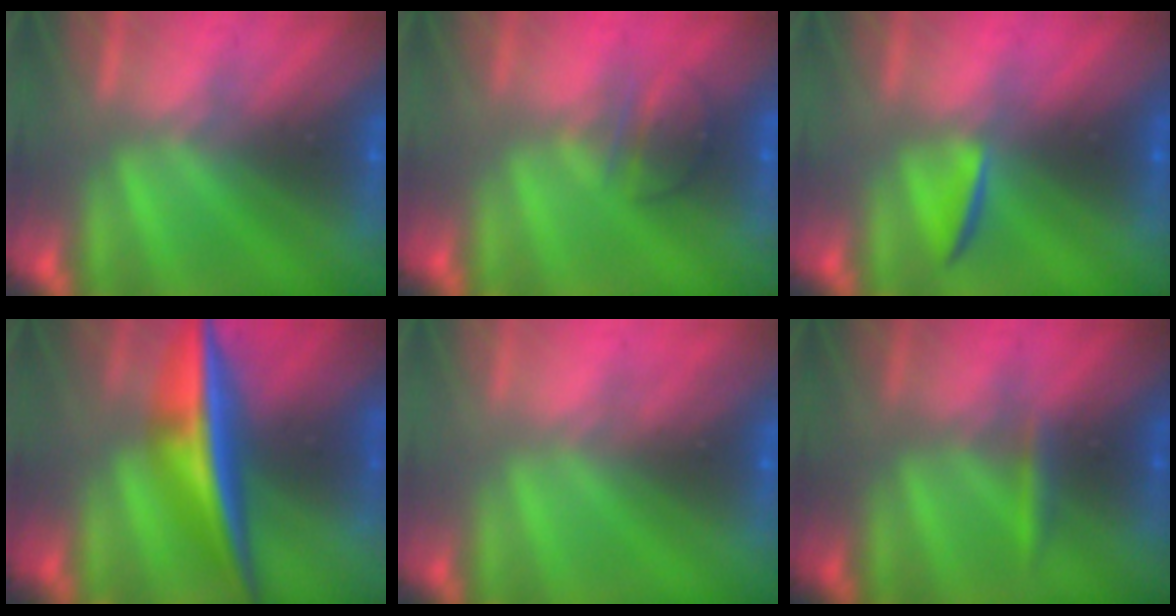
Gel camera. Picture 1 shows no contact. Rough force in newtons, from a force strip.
{"total": 2.4}
{"total": 2.0}
{"total": 6.9}
{"total": 5.0}
{"total": 2.4}